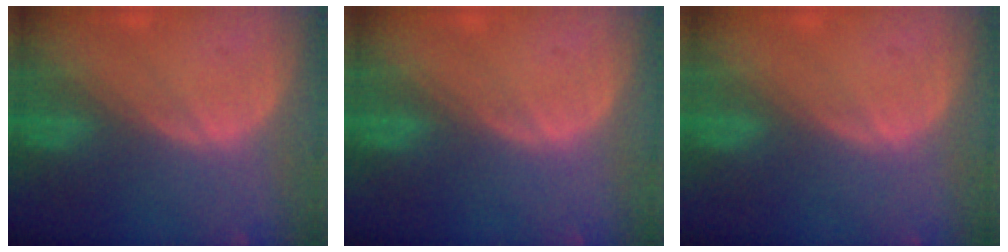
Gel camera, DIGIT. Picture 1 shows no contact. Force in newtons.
{"total": 0.0}
{"total": 0.0}